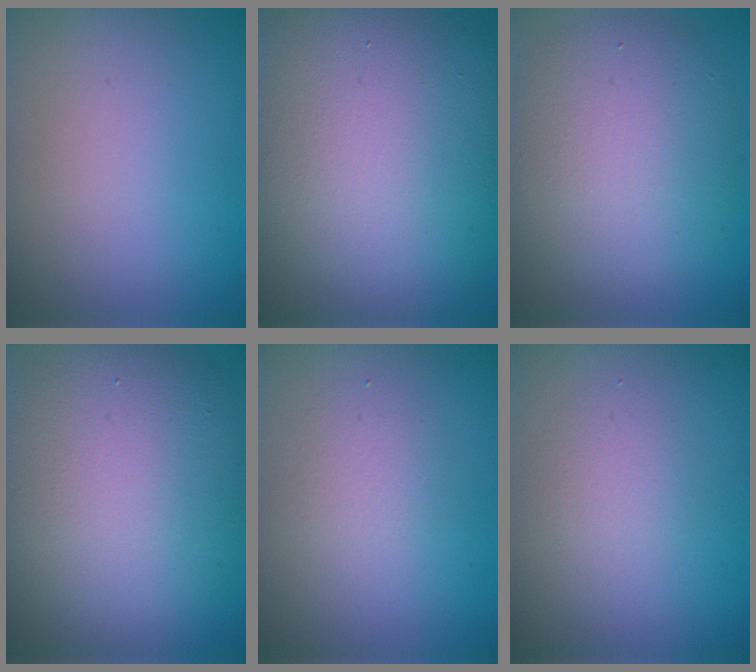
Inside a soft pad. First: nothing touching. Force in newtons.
{"total": 16.9, "press": 16.9, "slide": 0.6}
{"total": 7.4, "press": 7.4, "slide": 0.3}
{"total": 11.8, "press": 11.8, "slide": 0.7}
{"total": 2.1, "press": 2.1, "slide": 0.1}
{"total": 1.8, "press": 1.8, "slide": 0.0}